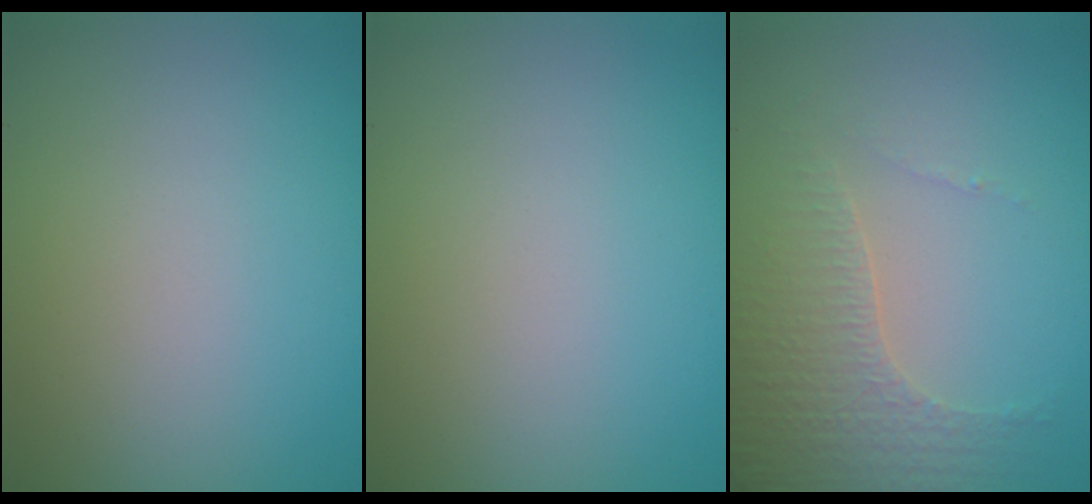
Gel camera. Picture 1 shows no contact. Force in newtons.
{"total": 0.0}
{"total": 4.3, "press": 3.0, "slide": 3.1}